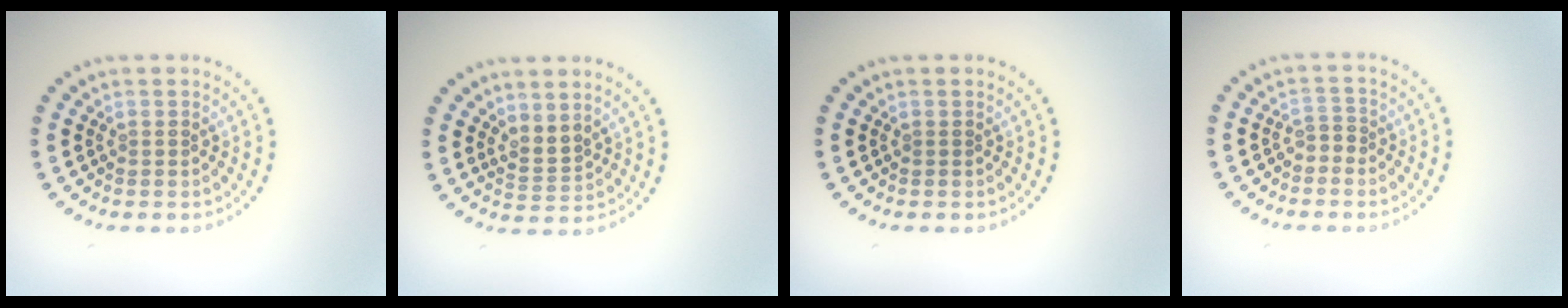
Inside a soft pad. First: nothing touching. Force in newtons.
{"total": 1.8, "press": 1.4, "slide": 1.2}
{"total": 0.0}
{"total": 1.2, "press": 0.9, "slide": 0.9}